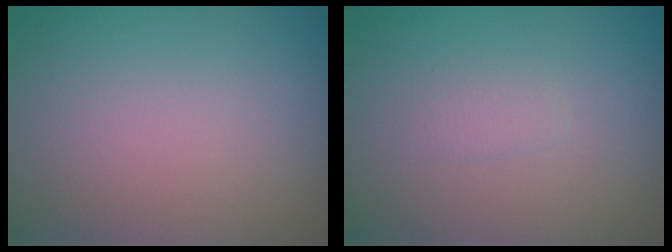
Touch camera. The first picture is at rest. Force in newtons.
{"total": 0.9, "press": 0.9, "slide": 0.0}